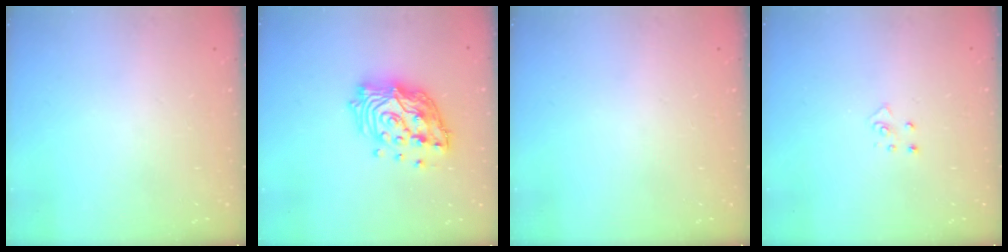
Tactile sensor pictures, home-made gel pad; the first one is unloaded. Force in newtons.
{"total": 17.4, "press": 17.1, "slide": 3.2}
{"total": 0.0}
{"total": 4.1, "press": 4.1, "slide": 0.4}